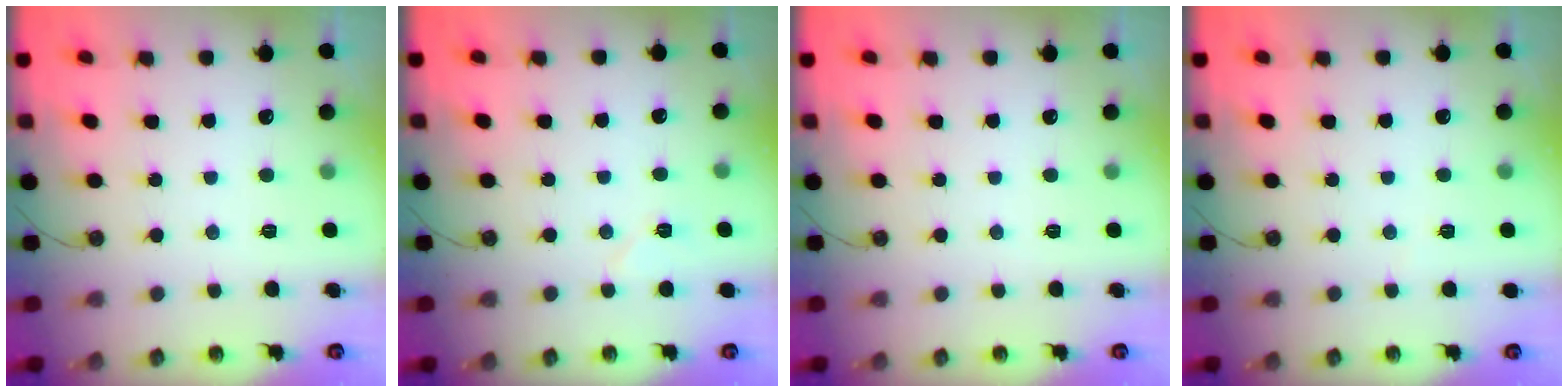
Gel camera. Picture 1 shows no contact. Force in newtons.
{"total": 5.8, "press": 5.2, "slide": 2.6}
{"total": 0.0}
{"total": 2.0, "press": 2.0, "slide": 0.4}